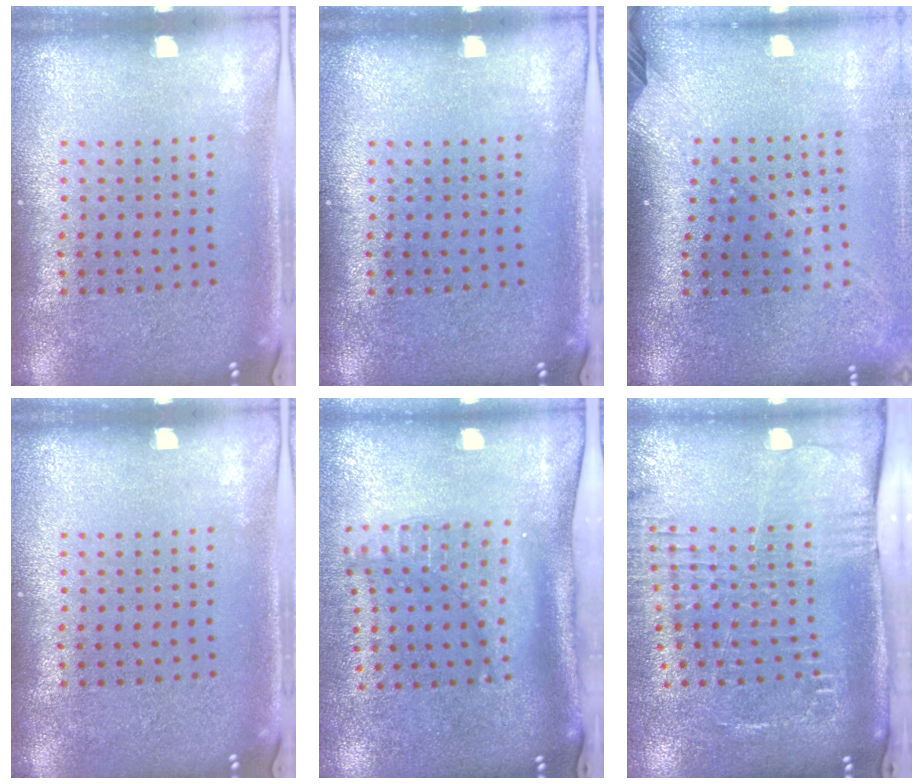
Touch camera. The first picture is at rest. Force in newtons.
{"total": 0.0}
{"total": 2.3, "press": 1.7, "slide": 1.5}
{"total": 0.0}
{"total": 2.1, "press": 1.4, "slide": 1.6}
{"total": 2.6, "press": 2.1, "slide": 1.6}